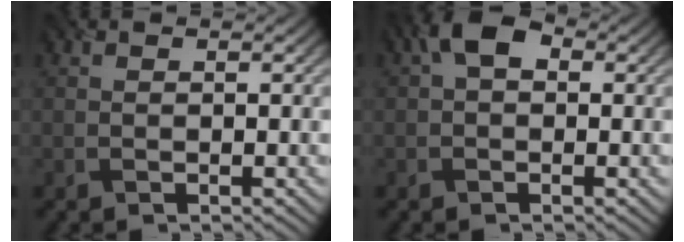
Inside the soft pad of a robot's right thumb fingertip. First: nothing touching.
{"total": 4.1, "force": [0.9, 2.7, 3.0], "torque": [-0.047, 0.012, 0.003]}